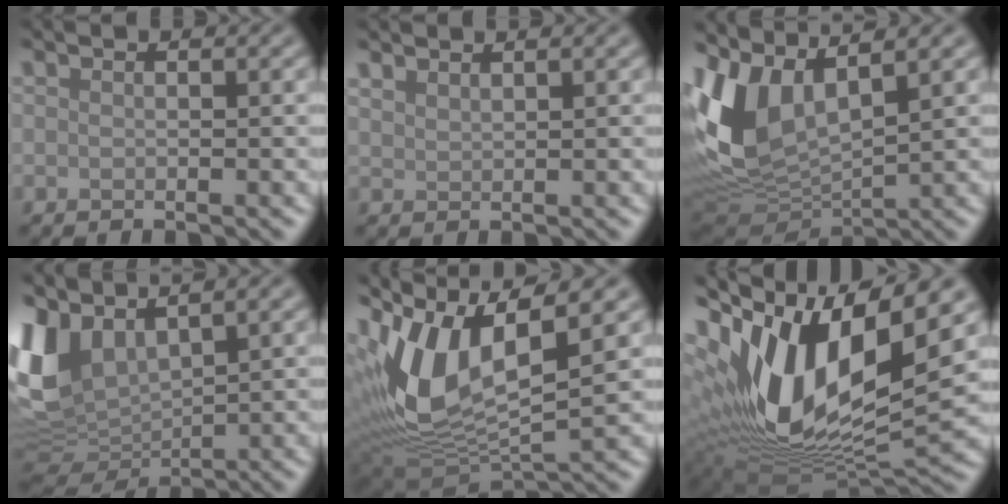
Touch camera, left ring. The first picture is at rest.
{"total": 1.3, "force": [1.3, 0.1, 0.2], "torque": [-0.006, 0.001, 0.026]}
{"total": 8.8, "force": [3.1, 4.7, 6.8], "torque": [-0.167, -0.002, 0.064]}
{"total": 8.0, "force": [3.5, 4.4, 5.7], "torque": [-0.147, -0.005, 0.069]}
{"total": 11.2, "force": [3.6, 5.2, 9.3], "torque": [-0.207, -0.008, 0.072]}
{"total": 15.9, "force": [3.8, 7.5, 13.5], "torque": [-0.275, 0.000, 0.069]}